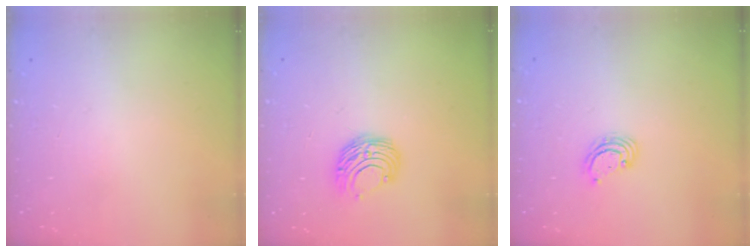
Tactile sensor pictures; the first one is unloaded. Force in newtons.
{"total": 9.0, "press": 9.0, "slide": 0.4}
{"total": 3.5, "press": 3.5, "slide": 0.2}